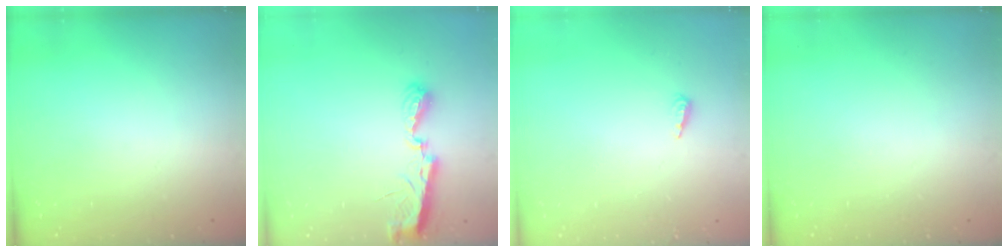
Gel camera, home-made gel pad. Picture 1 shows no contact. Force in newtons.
{"total": 7.2, "press": 7.2, "slide": 0.1}
{"total": 3.4, "press": 3.3, "slide": 0.5}
{"total": 0.0}